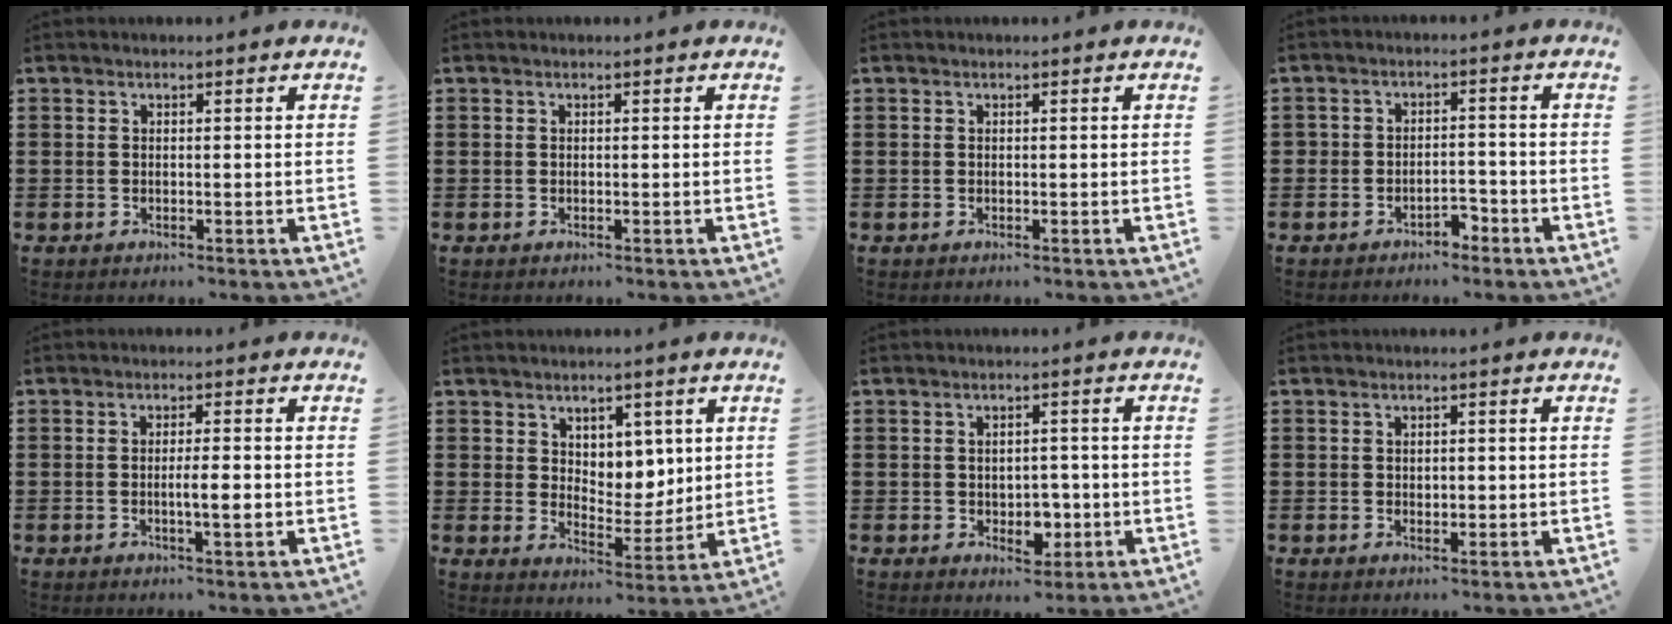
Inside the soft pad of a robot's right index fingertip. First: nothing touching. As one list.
[{"total": 0.0}, {"total": 0.0}, {"total": 2.8, "force": [-2.4, 1.4, 0.6], "torque": [-0.018, 0.007, -0.050]}, {"total": 3.3, "force": [-0.7, 0.4, 3.2], "torque": [-0.055, -0.002, -0.013]}, {"total": 5.1, "force": [3.3, 3.8, 1.1], "torque": [-0.026, -0.006, 0.056]}, {"total": 3.6, "force": [-0.7, 2.7, 2.3], "torque": [-0.041, 0.003, -0.016]}, {"total": 0.9, "force": [0.1, 0.7, 0.5], "torque": [-0.011, 0.005, 0.001]}]